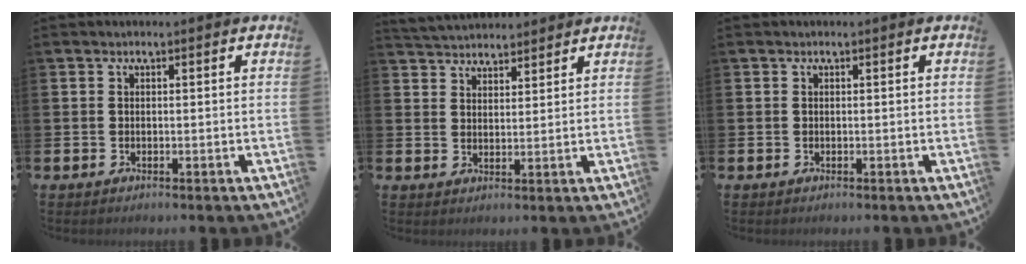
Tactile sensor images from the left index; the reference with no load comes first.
{"total": 3.9, "force": [3.8, 0.8, -0.4], "torque": [-0.009, -0.017, 0.070]}
{"total": 0.0}